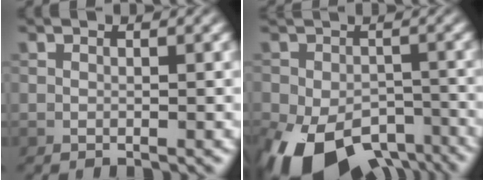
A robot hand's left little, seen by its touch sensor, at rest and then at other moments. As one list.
[{"total": 16.4, "force": [-9.8, 10.1, 8.5], "torque": [-0.178, -0.066, -0.121]}]